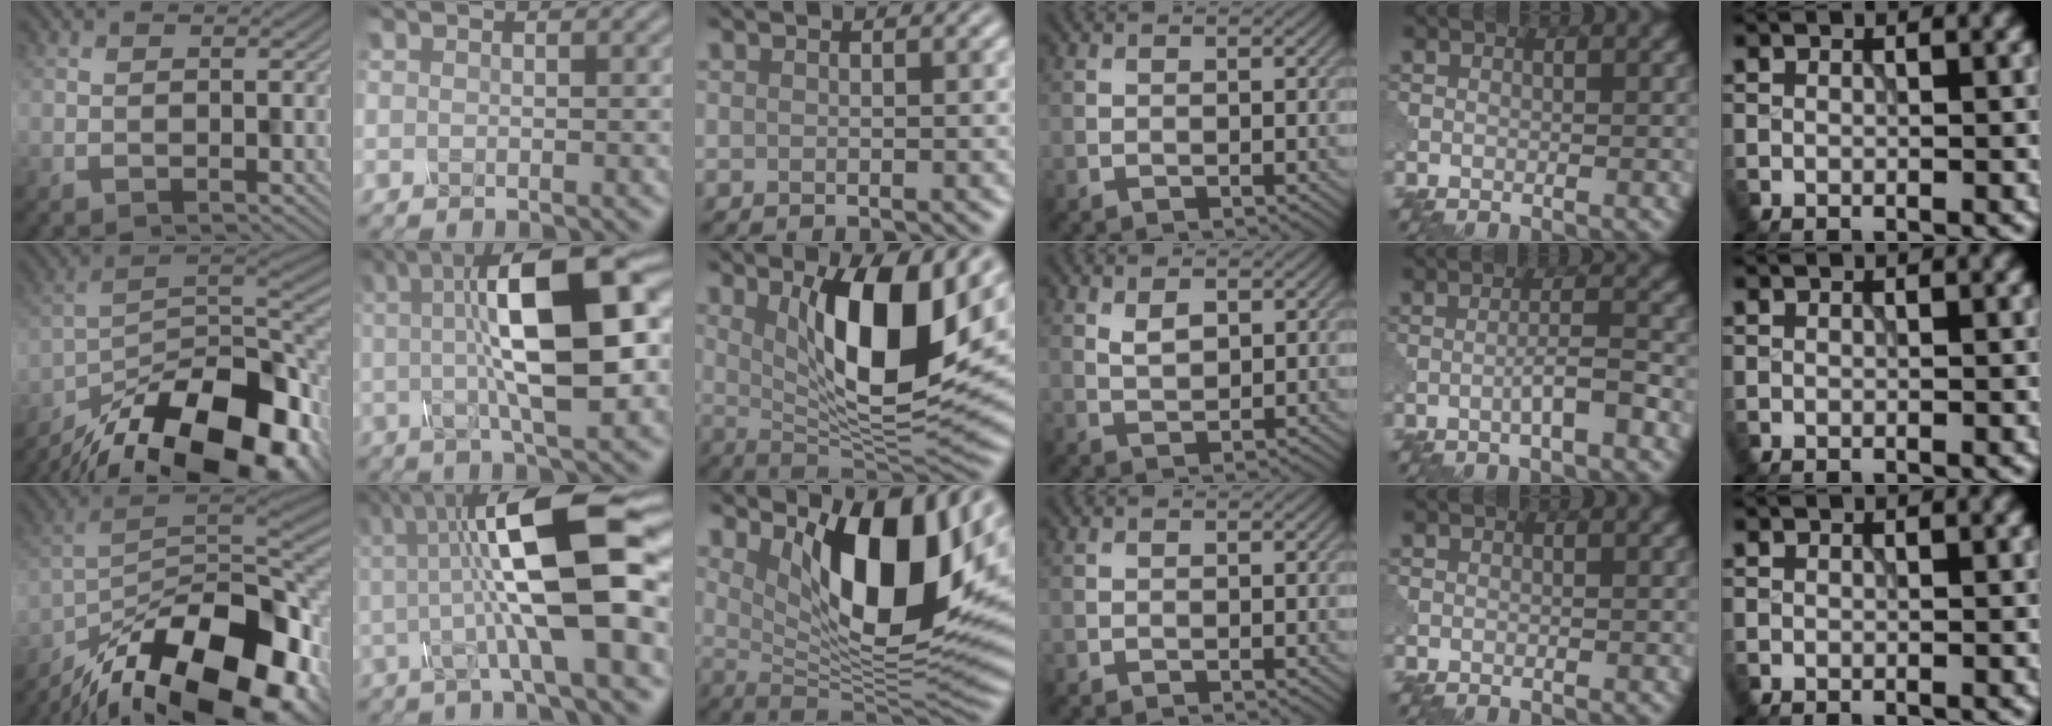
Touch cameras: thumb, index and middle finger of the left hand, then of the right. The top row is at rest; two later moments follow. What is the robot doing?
{"motion": "assemble", "object": "glue stick"}